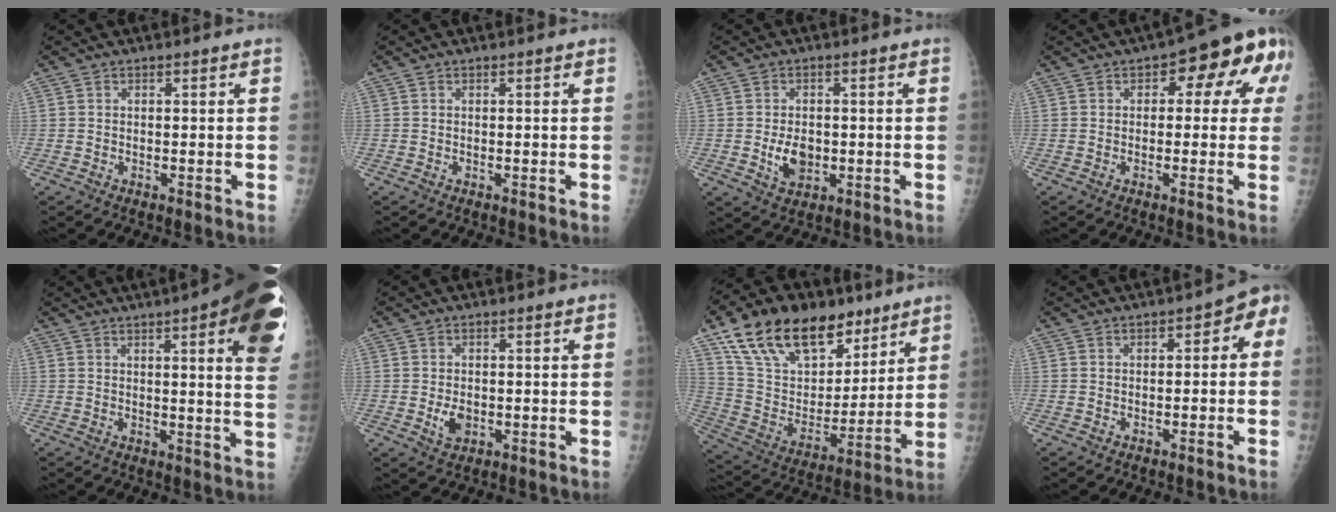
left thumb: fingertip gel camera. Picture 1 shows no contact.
{"total": 0.0}
{"total": 5.3, "force": [-0.8, 3.8, 3.6], "torque": [-0.047, -0.002, -0.006]}
{"total": 10.3, "force": [2.8, 5.3, 8.4], "torque": [-0.055, 0.020, 0.021]}
{"total": 20.7, "force": [9.2, 4.5, 17.9], "torque": [-0.193, -0.020, 0.103]}
{"total": 3.2, "force": [-0.6, 2.2, 2.2], "torque": [-0.032, -0.002, -0.004]}
{"total": 25.2, "force": [16.0, 13.8, 13.7], "torque": [-0.208, -0.032, 0.287]}
{"total": 4.7, "force": [-1.1, 2.8, 3.6], "torque": [-0.020, 0.032, -0.024]}